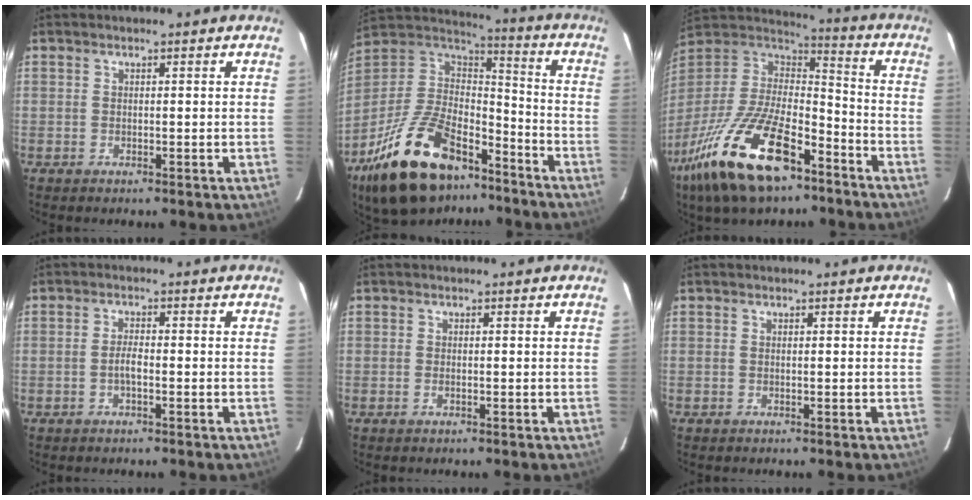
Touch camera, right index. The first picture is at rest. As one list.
[{"total": 28.1, "force": [-18.1, 13.6, 16.7], "torque": [-0.343, -0.005, -0.290]}, {"total": 26.1, "force": [-15.7, 10.9, 17.8], "torque": [-0.364, -0.034, -0.272]}, {"total": 2.0, "force": [-0.8, 0.5, 1.8], "torque": [-0.036, 0.001, -0.015]}, {"total": 0.8, "force": [-0.3, 0.4, 0.6], "torque": [-0.013, 0.000, -0.006]}, {"total": 0.0}]